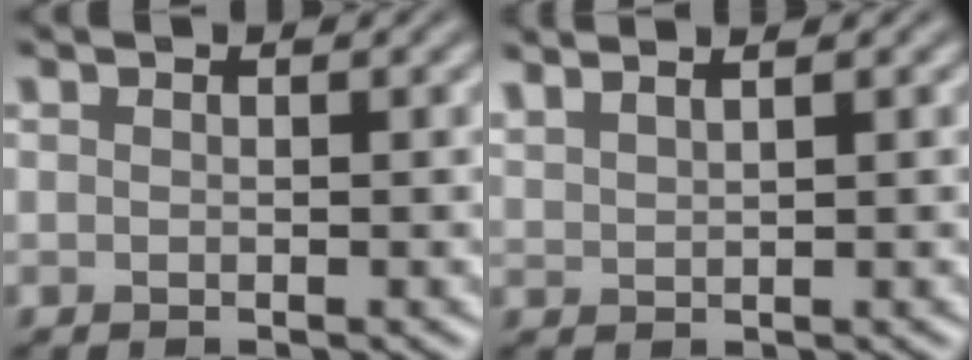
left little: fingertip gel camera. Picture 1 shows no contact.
{"total": 2.1, "force": [1.9, 0.1, 1.0], "torque": [-0.010, 0.012, 0.026]}